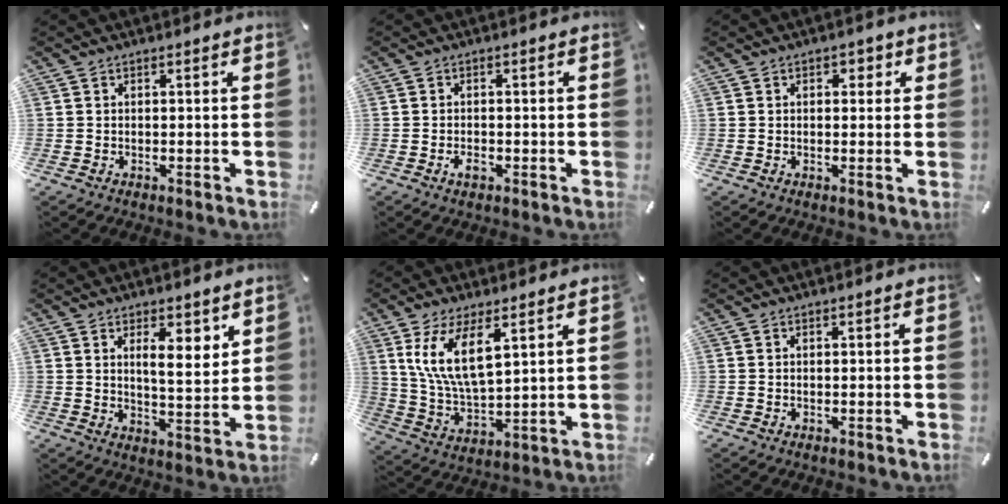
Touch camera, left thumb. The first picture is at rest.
{"total": 2.2, "force": [-1.0, 1.2, 1.6], "torque": [-0.036, 0.000, -0.019]}
{"total": 2.1, "force": [0.6, 1.6, 1.2], "torque": [-0.011, 0.003, 0.004]}
{"total": 7.8, "force": [4.0, 3.1, 5.9], "torque": [-0.087, -0.027, 0.063]}
{"total": 11.8, "force": [6.1, 4.8, 8.9], "torque": [-0.198, -0.017, 0.110]}
{"total": 0.0}